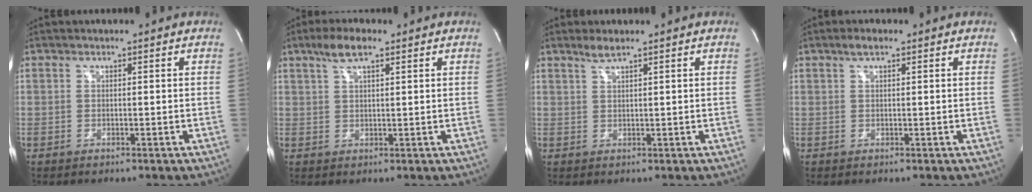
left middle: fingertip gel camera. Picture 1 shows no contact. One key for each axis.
{"total": 4.4, "fx": 2.8, "fy": 1.0, "fz": 3.2, "tx": -0.070, "ty": 0.013, "tz": 0.054}
{"total": 1.7, "fx": 1.4, "fy": -0.2, "fz": 1.0, "tx": -0.026, "ty": 0.002, "tz": 0.031}
{"total": 1.6, "fx": 1.0, "fy": 0.4, "fz": 1.2, "tx": -0.028, "ty": 0.009, "tz": 0.019}